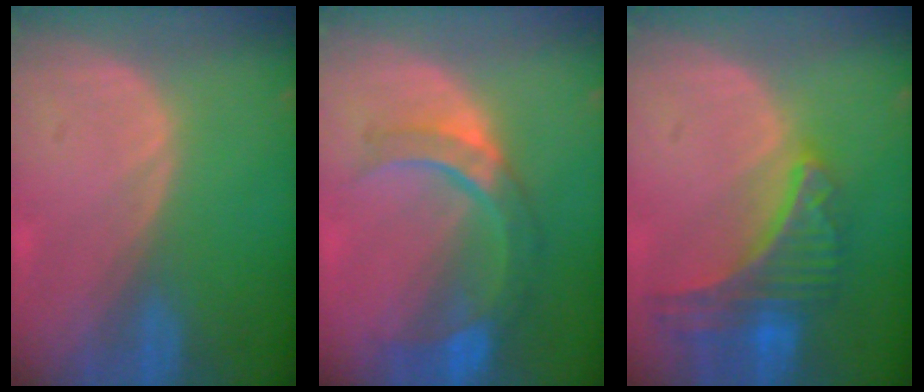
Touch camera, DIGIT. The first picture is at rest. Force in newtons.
{"total": 8.9, "press": 7.9, "slide": 4.0}
{"total": 9.0, "press": 7.9, "slide": 4.3}